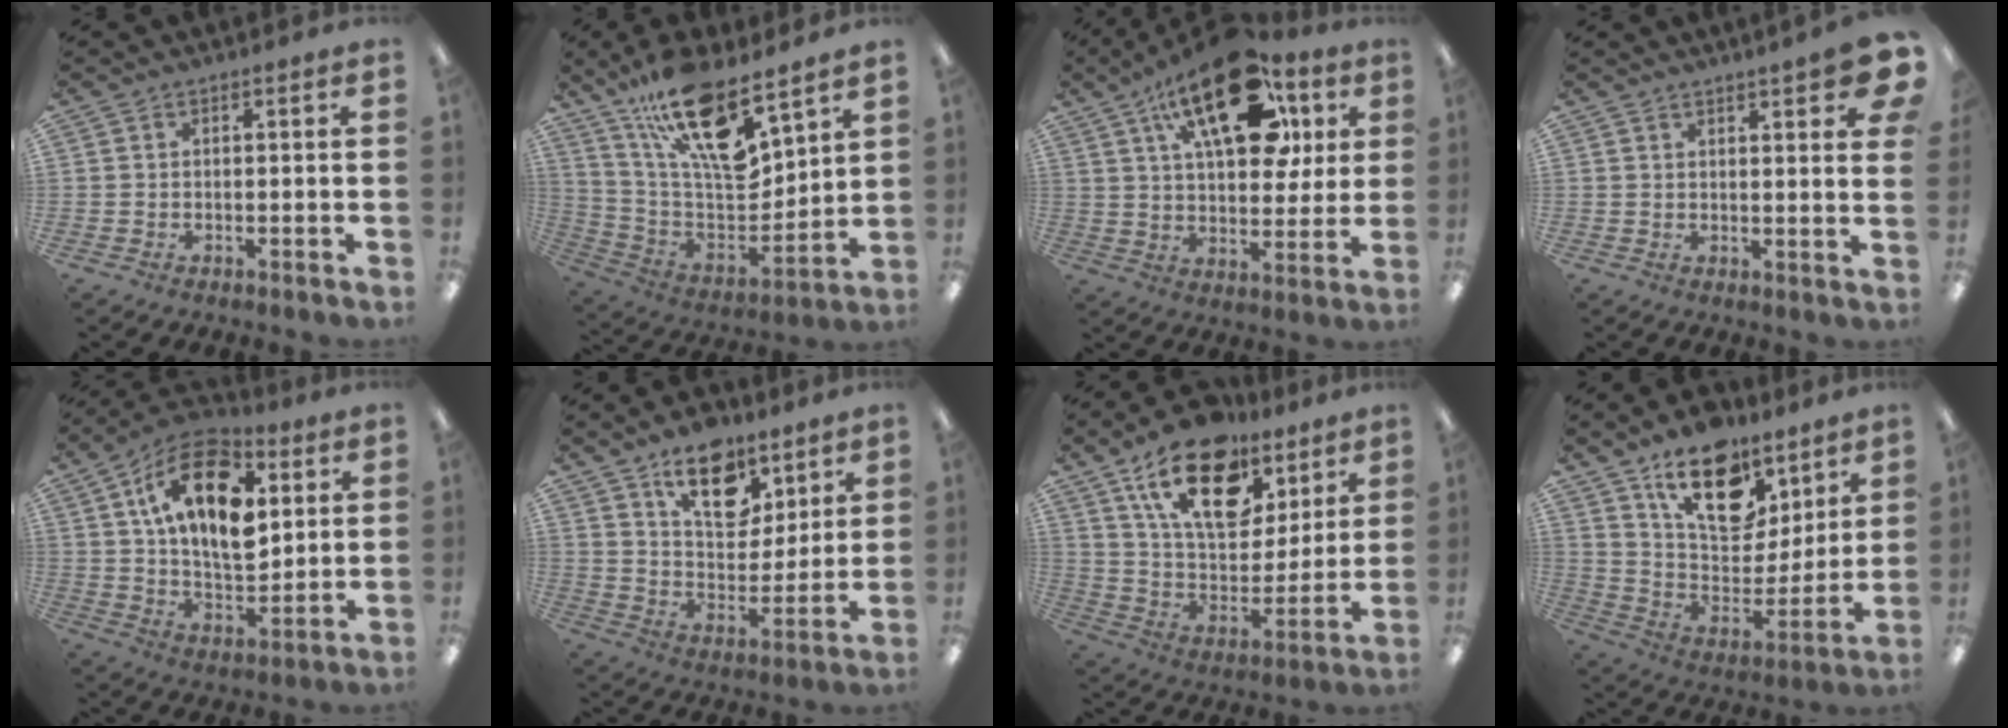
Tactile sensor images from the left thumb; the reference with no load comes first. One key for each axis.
{"total": 20.1, "fx": 13.4, "fy": 6.5, "fz": 13.4, "tx": -0.251, "ty": -0.088, "tz": 0.232}
{"total": 24.2, "fx": 12.0, "fy": 12.0, "fz": 17.2, "tx": -0.254, "ty": -0.044, "tz": 0.197}
{"total": 6.5, "fx": 4.3, "fy": 1.0, "fz": 4.7, "tx": -0.061, "ty": -0.022, "tz": 0.066}
{"total": 19.2, "fx": 7.4, "fy": 10.6, "fz": 14.1, "tx": -0.239, "ty": -0.010, "tz": 0.125}
{"total": 15.0, "fx": 9.4, "fy": 8.6, "fz": 7.9, "tx": -0.100, "ty": -0.048, "tz": 0.166}
{"total": 21.5, "fx": 12.4, "fy": 12.1, "fz": 12.8, "tx": -0.204, "ty": -0.058, "tz": 0.216}
{"total": 19.5, "fx": 12.4, "fy": 11.1, "fz": 10.3, "tx": -0.149, "ty": -0.077, "tz": 0.218}